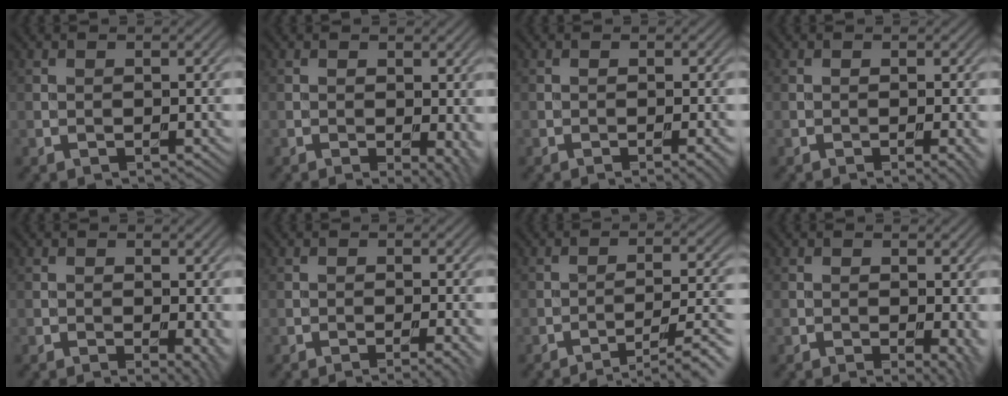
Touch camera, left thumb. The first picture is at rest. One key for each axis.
{"total": 3.8, "fx": -0.4, "fy": 1.5, "fz": 3.5, "tx": -0.040, "ty": -0.007, "tz": -0.003}
{"total": 2.1, "fx": -0.9, "fy": 0.3, "fz": 1.8, "tx": -0.023, "ty": 0.003, "tz": -0.017}
{"total": 1.8, "fx": -0.5, "fy": 0.2, "fz": 1.7, "tx": -0.027, "ty": -0.002, "tz": -0.009}
{"total": 3.1, "fx": -0.4, "fy": 1.1, "fz": 2.9, "tx": -0.035, "ty": -0.007, "tz": -0.006}
{"total": 2.8, "fx": -1.2, "fy": 0.4, "fz": 2.5, "tx": -0.032, "ty": 0.004, "tz": -0.022}
{"total": 7.5, "fx": -5.0, "fy": 1.3, "fz": 5.4, "tx": -0.088, "ty": 0.008, "tz": -0.071}
{"total": 3.5, "fx": -0.3, "fy": 1.1, "fz": 3.3, "tx": -0.041, "ty": -0.006, "tz": -0.004}